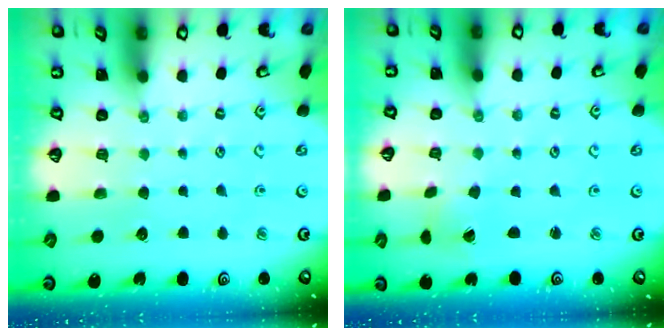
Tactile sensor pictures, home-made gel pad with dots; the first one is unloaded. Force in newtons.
{"total": 0.0}